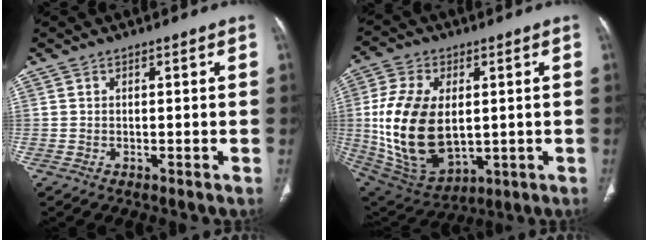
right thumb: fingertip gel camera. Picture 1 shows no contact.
{"total": 20.3, "force": [0.5, 12.4, 16.0], "torque": [-0.311, -0.014, 0.032]}